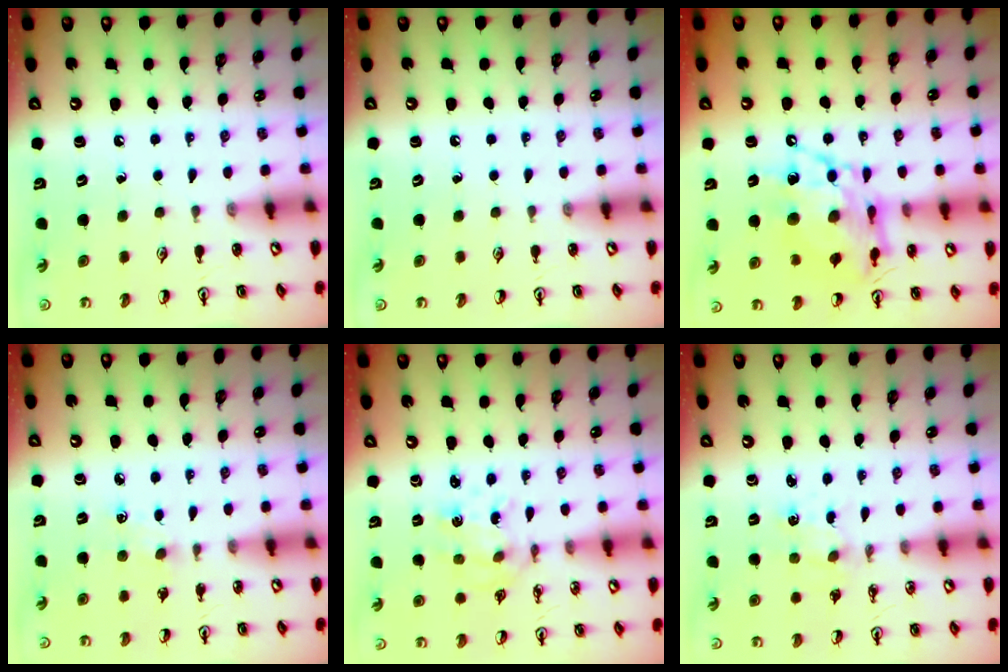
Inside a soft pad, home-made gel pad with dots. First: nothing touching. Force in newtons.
{"total": 0.0}
{"total": 14.8, "press": 14.7, "slide": 1.3}
{"total": 4.3, "press": 4.3, "slide": 0.5}
{"total": 1.9, "press": 1.8, "slide": 0.8}
{"total": 1.2, "press": 1.2, "slide": 0.2}